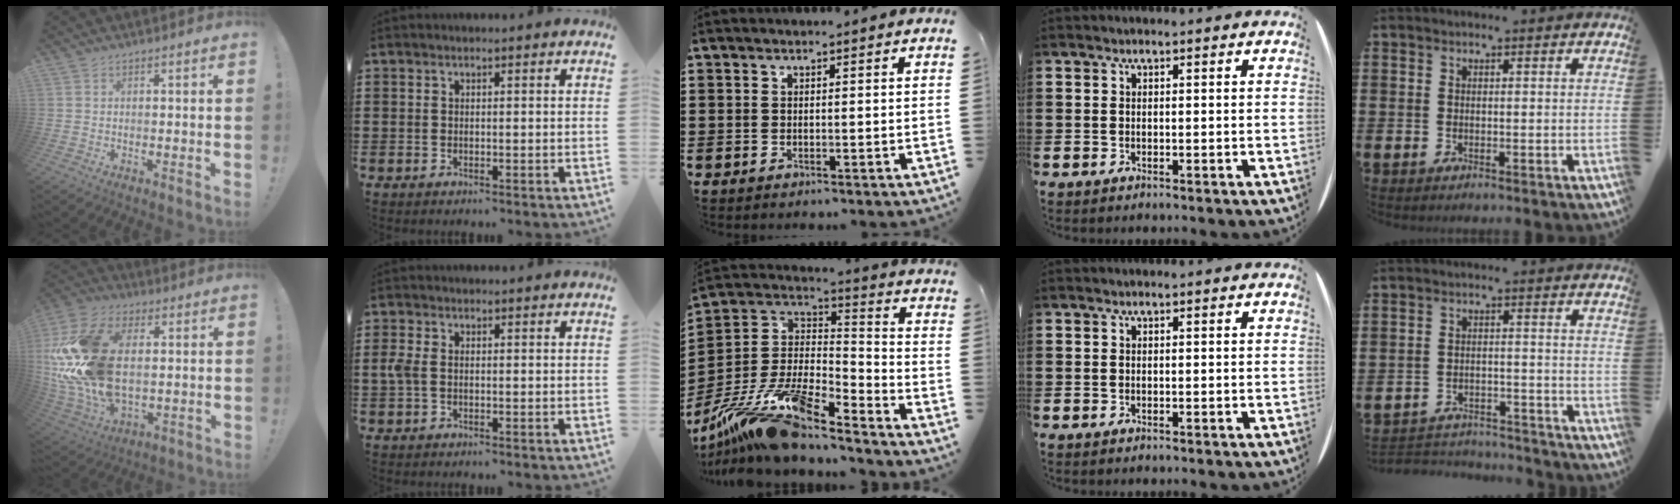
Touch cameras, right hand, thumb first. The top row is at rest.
{"thumb": {"total": 26.1, "force": [2.4, 16.5, 20.1], "torque": [-0.402, 0.005, 0.052]}, "index": {"total": 2.1, "force": [-0.2, 1.2, 1.7], "torque": [-0.057, -0.004, -0.012]}, "middle": {"total": 15.9, "force": [-12.6, 2.6, 9.2], "torque": [-0.198, 0.019, -0.243]}, "little": {"total": 3.4, "force": [-3.4, 0.5, 0.1], "torque": [-0.008, 0.006, -0.072]}}